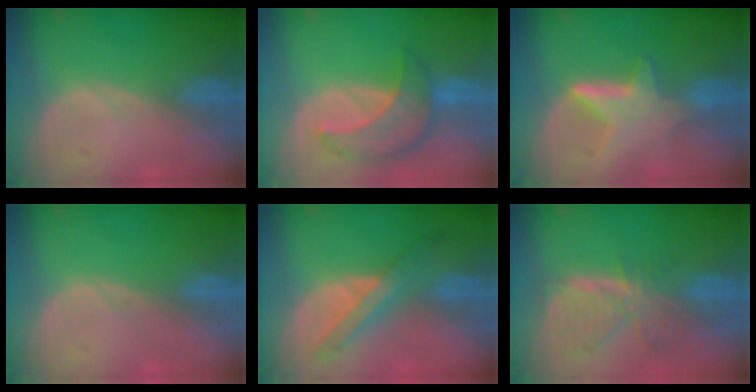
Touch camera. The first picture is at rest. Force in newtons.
{"total": 8.2, "press": 7.6, "slide": 3.3}
{"total": 6.4, "press": 6.0, "slide": 2.2}
{"total": 0.0}
{"total": 6.9, "press": 6.3, "slide": 2.9}
{"total": 8.0, "press": 7.1, "slide": 3.9}